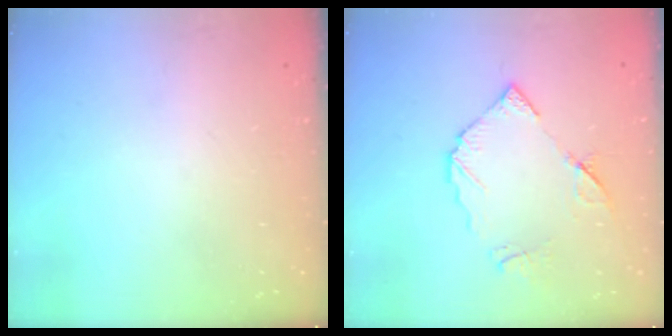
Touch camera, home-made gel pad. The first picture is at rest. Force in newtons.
{"total": 9.6, "press": 9.5, "slide": 1.0}